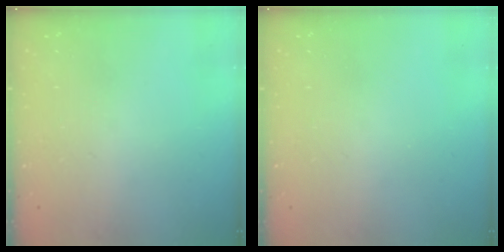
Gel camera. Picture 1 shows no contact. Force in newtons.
{"total": 0.0}